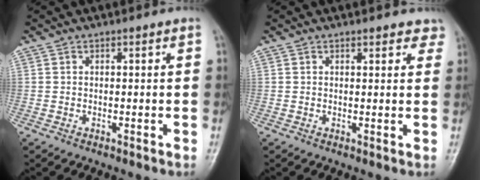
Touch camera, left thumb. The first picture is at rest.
{"total": 4.1, "force": [3.4, 1.7, 1.5], "torque": [0.014, -0.011, 0.029]}